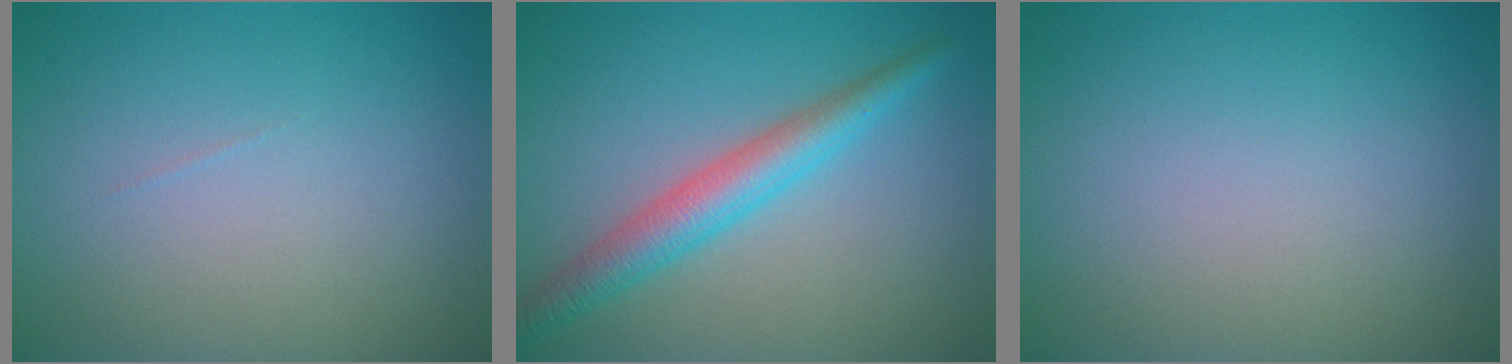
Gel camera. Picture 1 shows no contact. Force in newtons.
{"total": 4.0, "press": 4.0, "slide": 0.1}
{"total": 0.0}